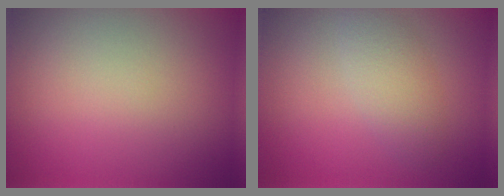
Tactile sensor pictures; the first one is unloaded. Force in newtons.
{"total": 2.7, "press": 2.7, "slide": 0.1}